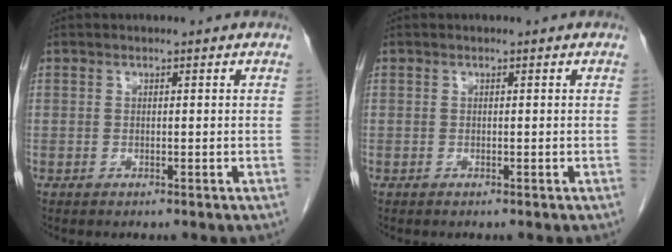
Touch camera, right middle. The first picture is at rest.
{"total": 0.0}